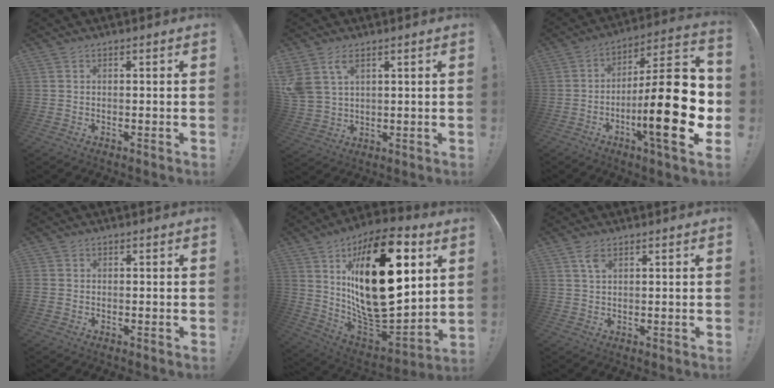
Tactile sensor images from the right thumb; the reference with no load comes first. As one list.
[{"total": 7.2, "force": [3.9, 4.4, 4.0], "torque": [-0.081, -0.012, 0.077]}, {"total": 26.7, "force": [-5.4, 6.2, 25.4], "torque": [-0.408, 0.030, -0.085]}, {"total": 1.2, "force": [-0.4, 1.0, 0.5], "torque": [-0.008, 0.003, -0.007]}, {"total": 30.9, "force": [8.7, 15.2, 25.5], "torque": [-0.442, -0.047, 0.156]}, {"total": 3.1, "force": [1.5, 1.5, 2.3], "torque": [-0.048, 0.003, 0.027]}]